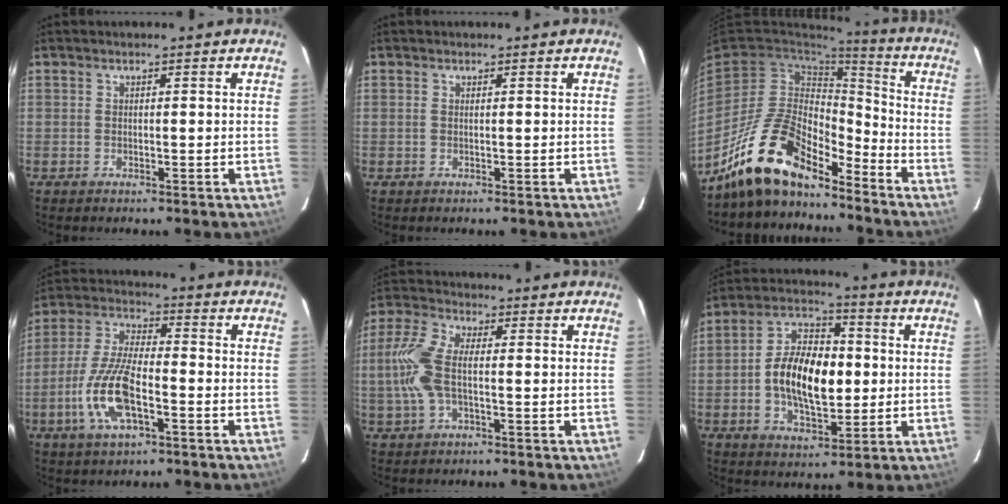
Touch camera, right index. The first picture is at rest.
{"total": 0.0}
{"total": 16.3, "force": [-13.0, 6.0, 7.9], "torque": [-0.170, 0.006, -0.237]}
{"total": 12.7, "force": [-4.6, 4.4, 11.0], "torque": [-0.239, -0.004, -0.089]}
{"total": 9.2, "force": [-0.7, 4.1, 8.3], "torque": [-0.191, 0.012, -0.015]}
{"total": 14.1, "force": [-0.8, 7.6, 11.9], "torque": [-0.220, 0.019, -0.013]}